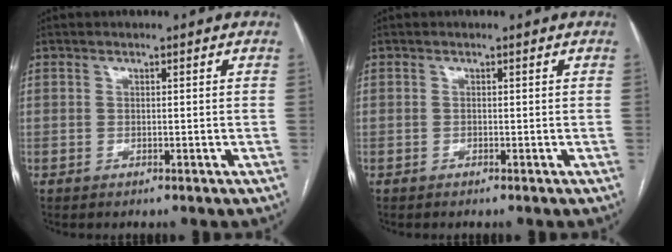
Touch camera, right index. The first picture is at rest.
{"total": 0.0}